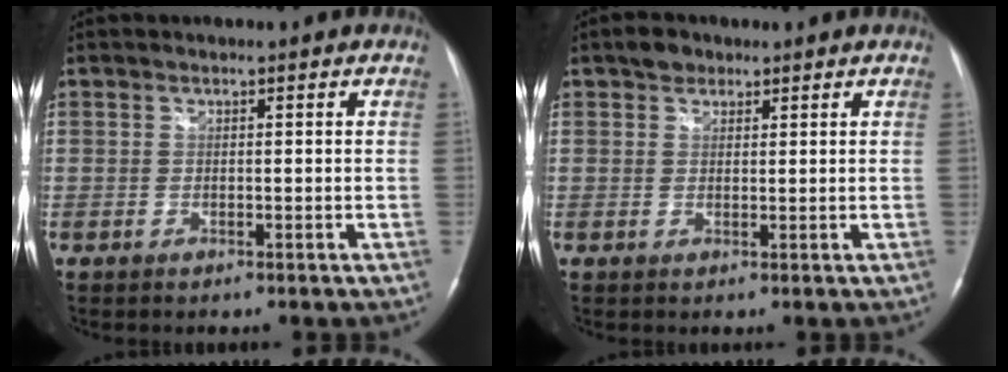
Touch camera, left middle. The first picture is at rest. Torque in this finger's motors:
{"motor_torque": [0.07, -0.04, -0.04, 0.00]}